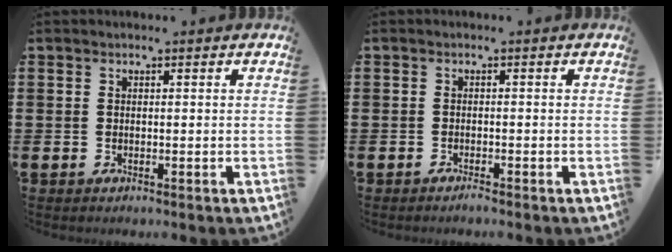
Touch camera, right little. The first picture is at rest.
{"total": 0.7, "force": [-0.6, 0.0, 0.2], "torque": [-0.006, -0.003, -0.012]}